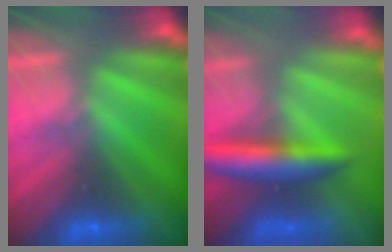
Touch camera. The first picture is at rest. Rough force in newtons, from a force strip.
{"total": 7.8}